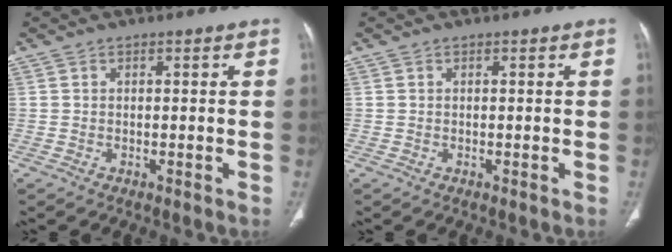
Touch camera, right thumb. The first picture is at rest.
{"total": 0.0}